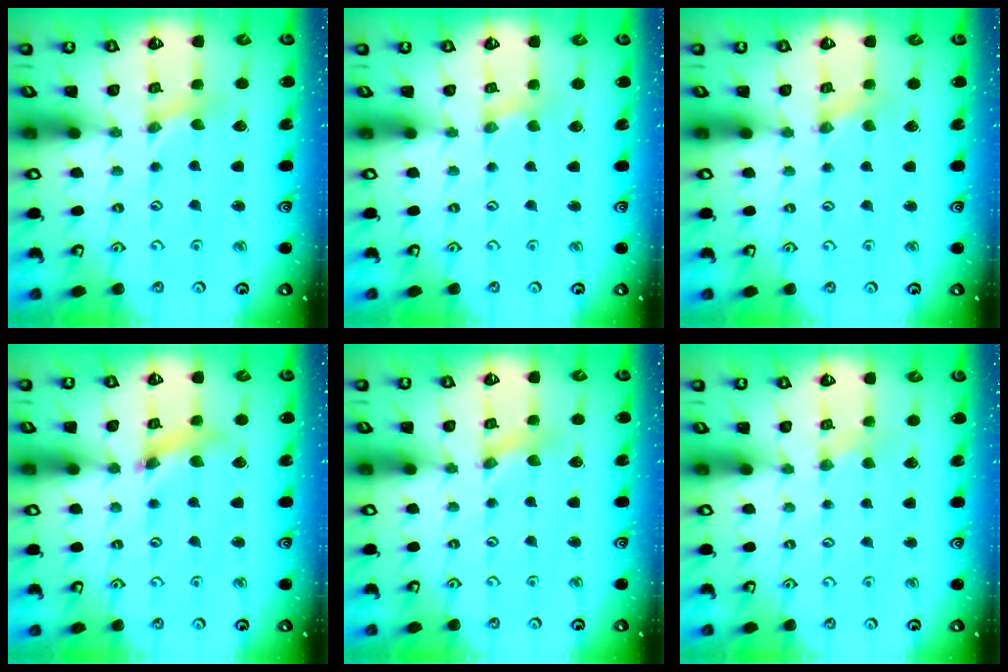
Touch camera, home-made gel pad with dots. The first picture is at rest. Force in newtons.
{"total": 0.0}
{"total": 0.0}
{"total": 6.0, "press": 5.9, "slide": 0.7}
{"total": 0.6, "press": 0.6, "slide": 0.2}
{"total": 0.5, "press": 0.5, "slide": 0.2}